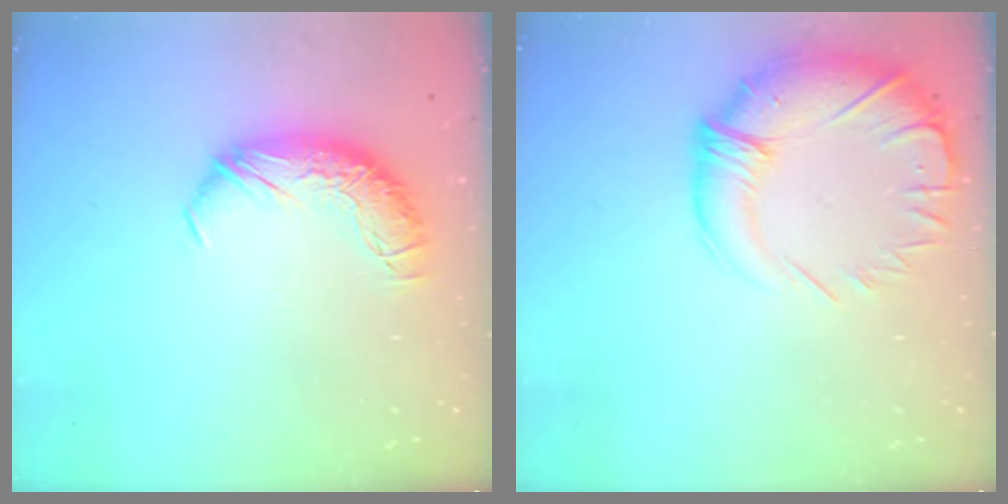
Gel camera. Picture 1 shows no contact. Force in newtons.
{"total": 4.8, "press": 3.1, "slide": 3.6}